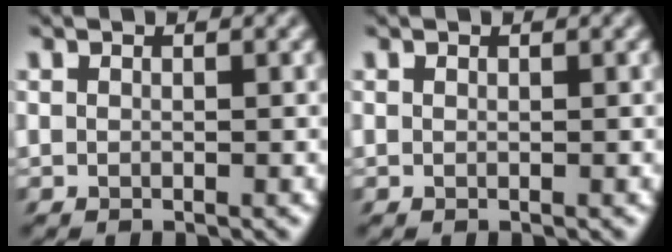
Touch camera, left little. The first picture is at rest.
{"total": 0.0}